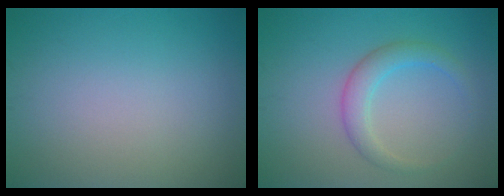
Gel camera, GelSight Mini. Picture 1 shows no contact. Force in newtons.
{"total": 2.7, "press": 2.7, "slide": 0.1}